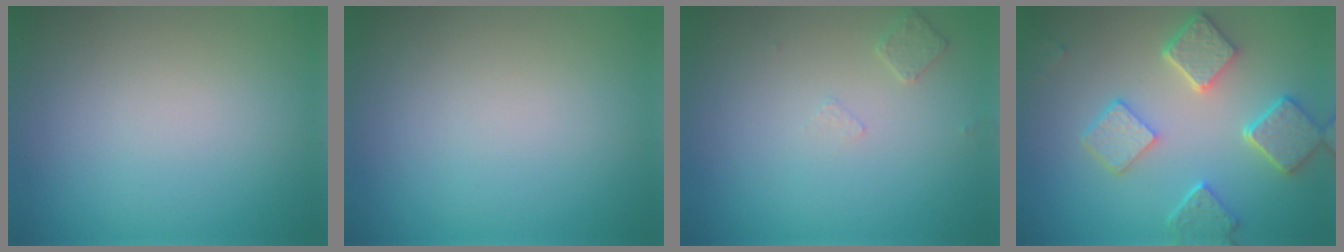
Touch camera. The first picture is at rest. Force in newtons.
{"total": 0.0}
{"total": 1.2, "press": 1.1, "slide": 0.3}
{"total": 5.5, "press": 4.3, "slide": 3.3}